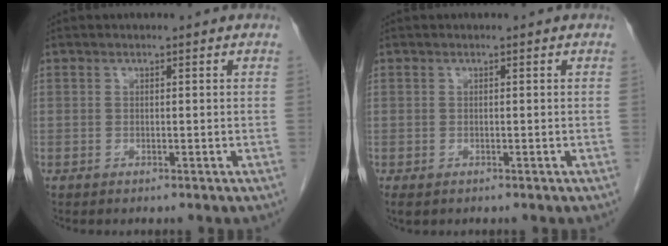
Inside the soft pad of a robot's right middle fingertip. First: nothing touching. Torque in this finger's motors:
{"motor_torque": [0.69, -0.12, -0.07, 0.01]}